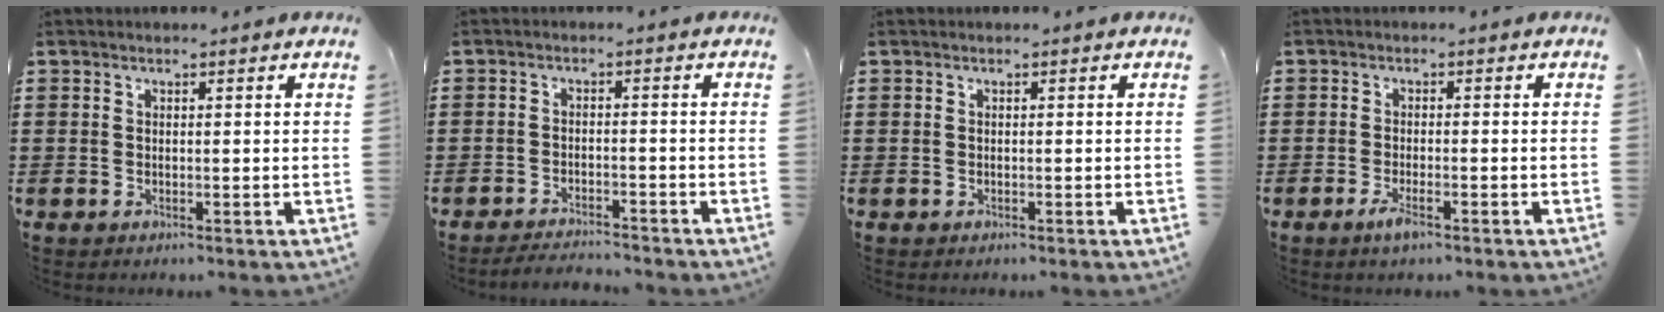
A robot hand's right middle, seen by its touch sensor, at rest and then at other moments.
{"total": 2.8, "force": [-2.8, 0.1, 0.1], "torque": [-0.009, -0.002, -0.060]}
{"total": 0.0}
{"total": 2.6, "force": [-1.4, 0.6, 2.1], "torque": [-0.049, -0.004, -0.029]}